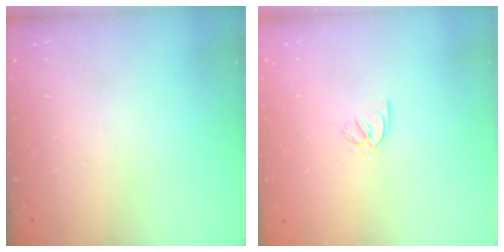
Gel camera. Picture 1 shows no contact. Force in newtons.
{"total": 2.5, "press": 2.4, "slide": 0.5}